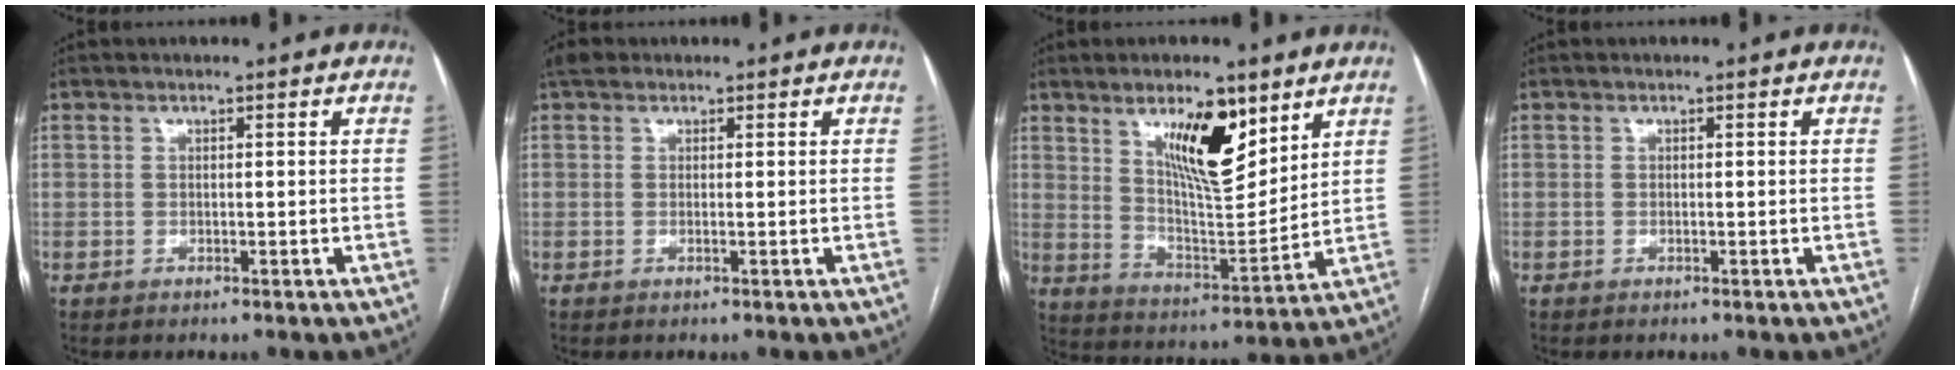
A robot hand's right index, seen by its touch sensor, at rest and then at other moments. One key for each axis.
{"total": 1.9, "fx": 0.9, "fy": 1.2, "fz": 1.2, "tx": -0.034, "ty": 0.014, "tz": 0.017}
{"total": 12.7, "fx": 7.1, "fy": 3.6, "fz": 9.9, "tx": -0.167, "ty": -0.006, "tz": 0.129}
{"total": 0.0}